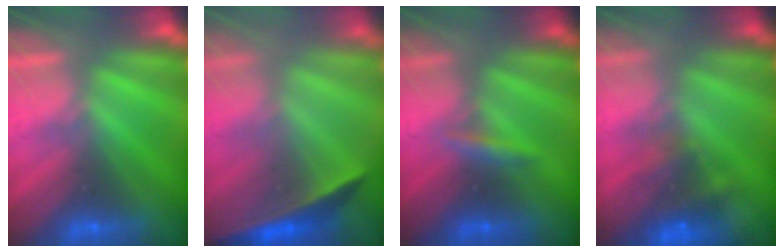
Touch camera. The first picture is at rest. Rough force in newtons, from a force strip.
{"total": 1.7}
{"total": 2.4}
{"total": 7.4}